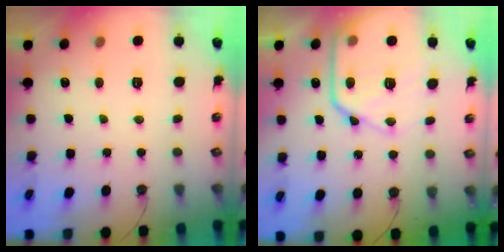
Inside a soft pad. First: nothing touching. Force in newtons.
{"total": 16.6, "press": 16.6, "slide": 0.8}